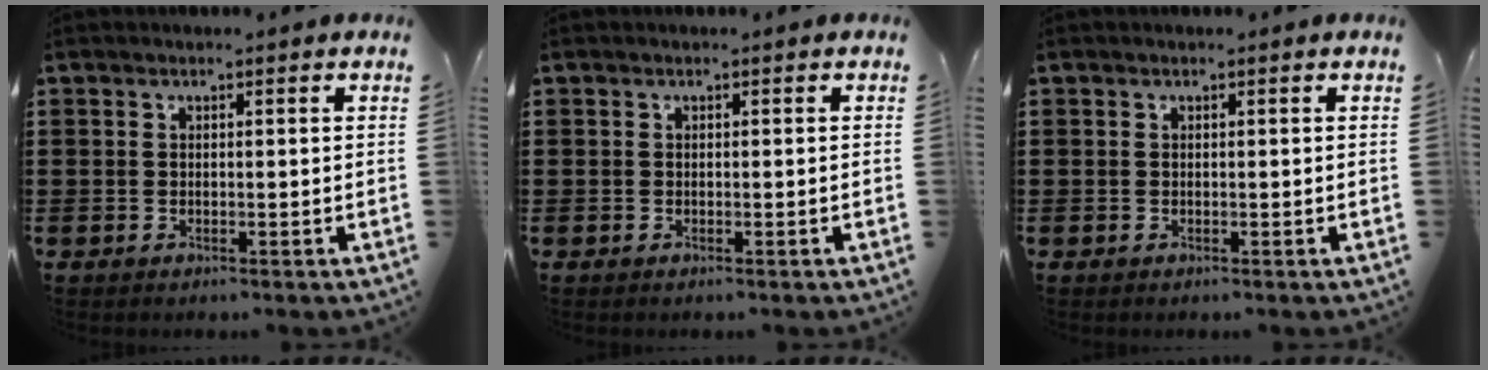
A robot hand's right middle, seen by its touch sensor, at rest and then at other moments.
{"total": 0.0}
{"total": 0.0}